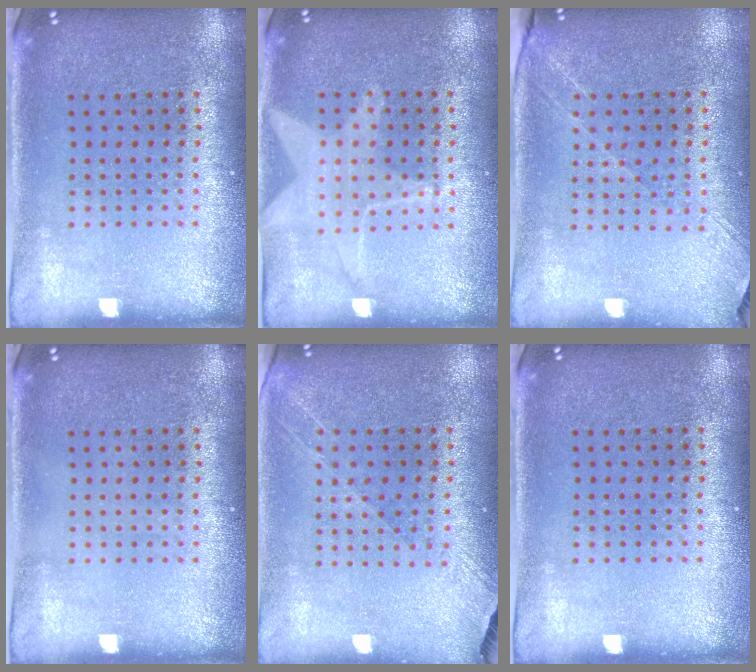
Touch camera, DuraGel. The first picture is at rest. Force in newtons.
{"total": 1.4, "press": 1.4, "slide": 0.4}
{"total": 1.3, "press": 1.2, "slide": 0.5}
{"total": 0.0}
{"total": 1.3, "press": 1.2, "slide": 0.6}
{"total": 0.0}